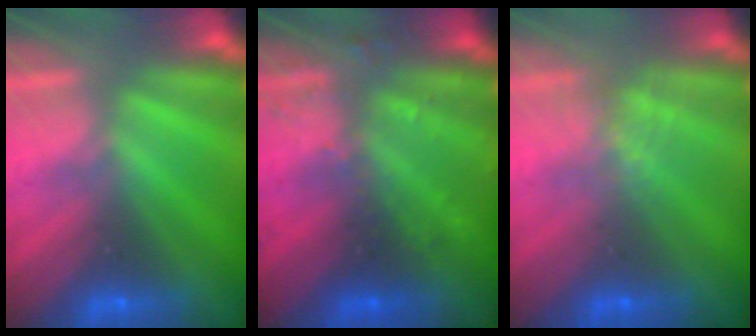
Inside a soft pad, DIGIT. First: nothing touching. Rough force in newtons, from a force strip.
{"total": 2.9}
{"total": 1.6}